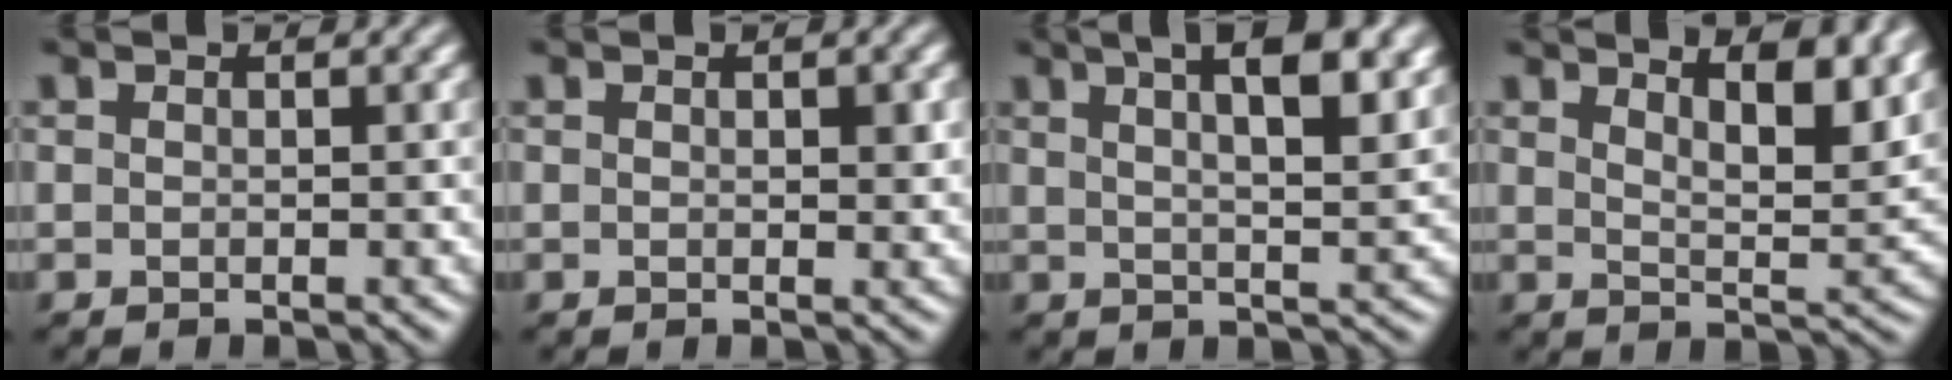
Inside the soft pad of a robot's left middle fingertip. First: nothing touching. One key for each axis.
{"total": 1.4, "fx": 0.4, "fy": 0.5, "fz": 1.2, "tx": -0.017, "ty": -0.002, "tz": 0.008}
{"total": 9.3, "fx": 4.9, "fy": 3.1, "fz": 7.3, "tx": -0.060, "ty": 0.030, "tz": 0.042}
{"total": 7.5, "fx": 4.8, "fy": 2.3, "fz": 5.3, "tx": -0.052, "ty": 0.012, "tz": 0.052}